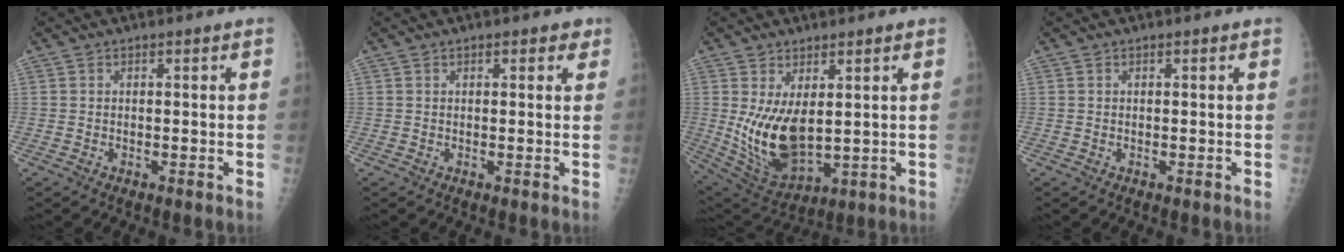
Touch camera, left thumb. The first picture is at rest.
{"total": 1.9, "force": [1.1, 1.0, 1.2], "torque": [0.000, -0.001, 0.009]}
{"total": 12.3, "force": [1.7, 6.5, 10.4], "torque": [-0.181, -0.026, 0.055]}
{"total": 0.0}